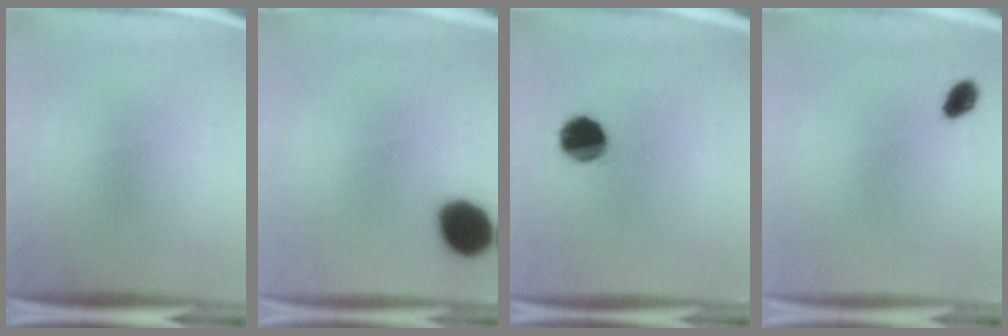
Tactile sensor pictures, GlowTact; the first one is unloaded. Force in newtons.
{"total": 11.3}
{"total": 10.2}
{"total": 2.9}